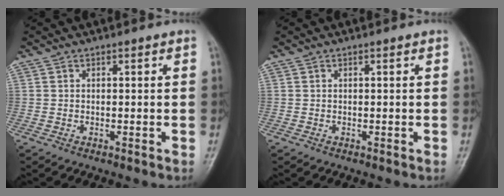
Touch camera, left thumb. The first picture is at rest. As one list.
[{"total": 0.0}]